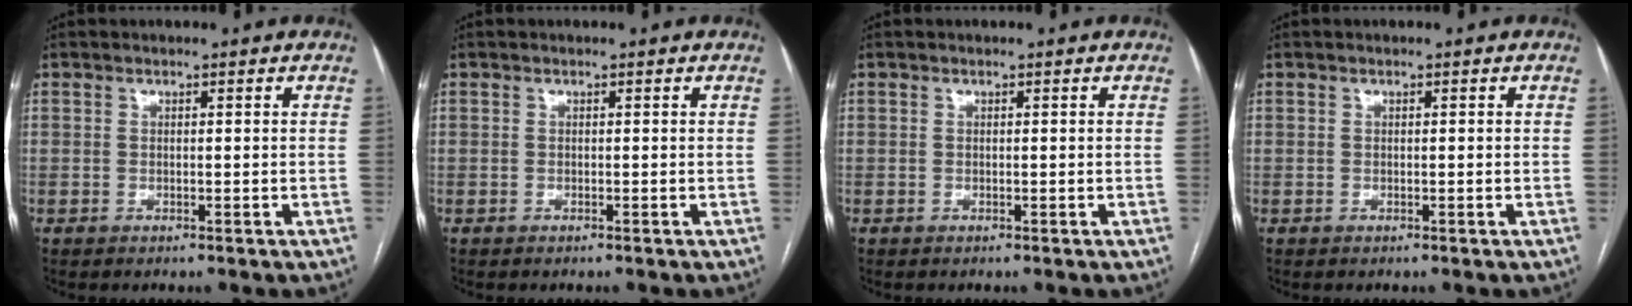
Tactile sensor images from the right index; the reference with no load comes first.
{"total": 0.0}
{"total": 0.0}
{"total": 0.0}